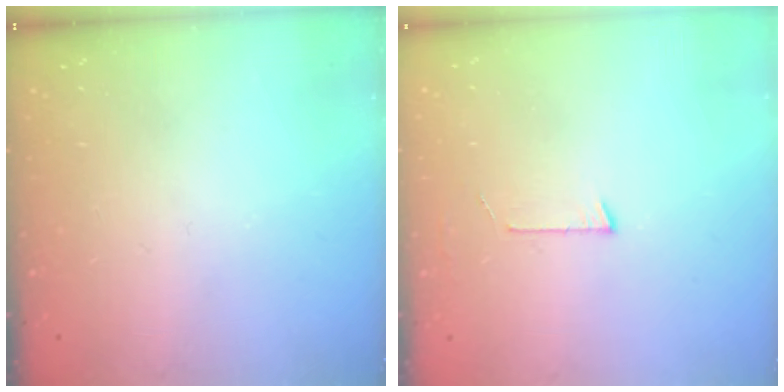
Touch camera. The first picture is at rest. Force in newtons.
{"total": 2.7, "press": 2.7, "slide": 0.2}